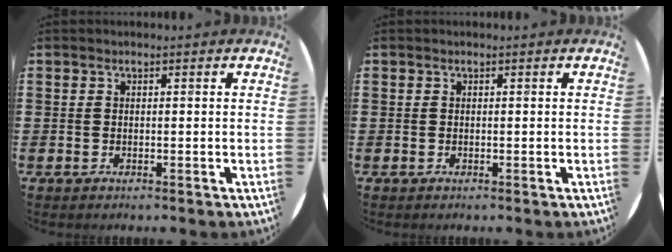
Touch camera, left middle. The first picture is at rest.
{"total": 0.0}